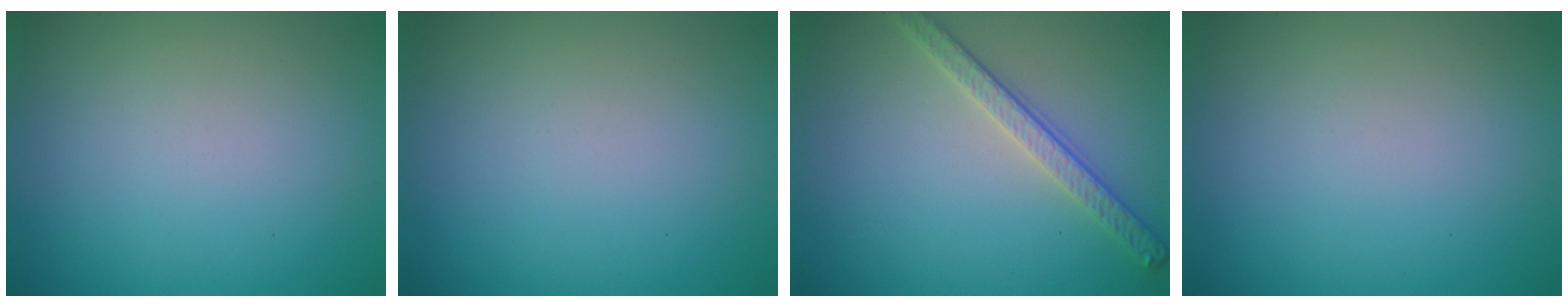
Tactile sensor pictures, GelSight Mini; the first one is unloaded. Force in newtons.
{"total": 0.0}
{"total": 2.8, "press": 2.7, "slide": 0.8}
{"total": 0.0}